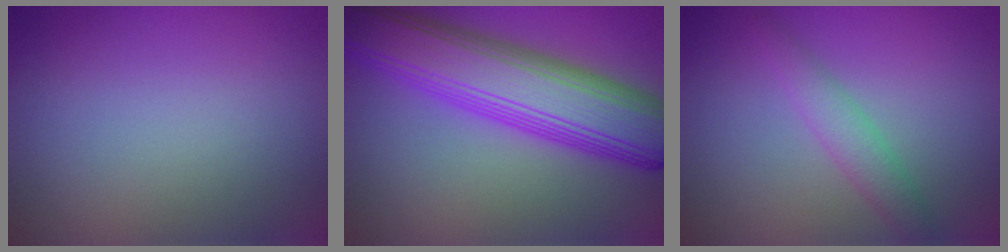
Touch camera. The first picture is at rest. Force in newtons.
{"total": 10.0, "press": 10.0, "slide": 0.2}
{"total": 2.3, "press": 2.3, "slide": 0.0}